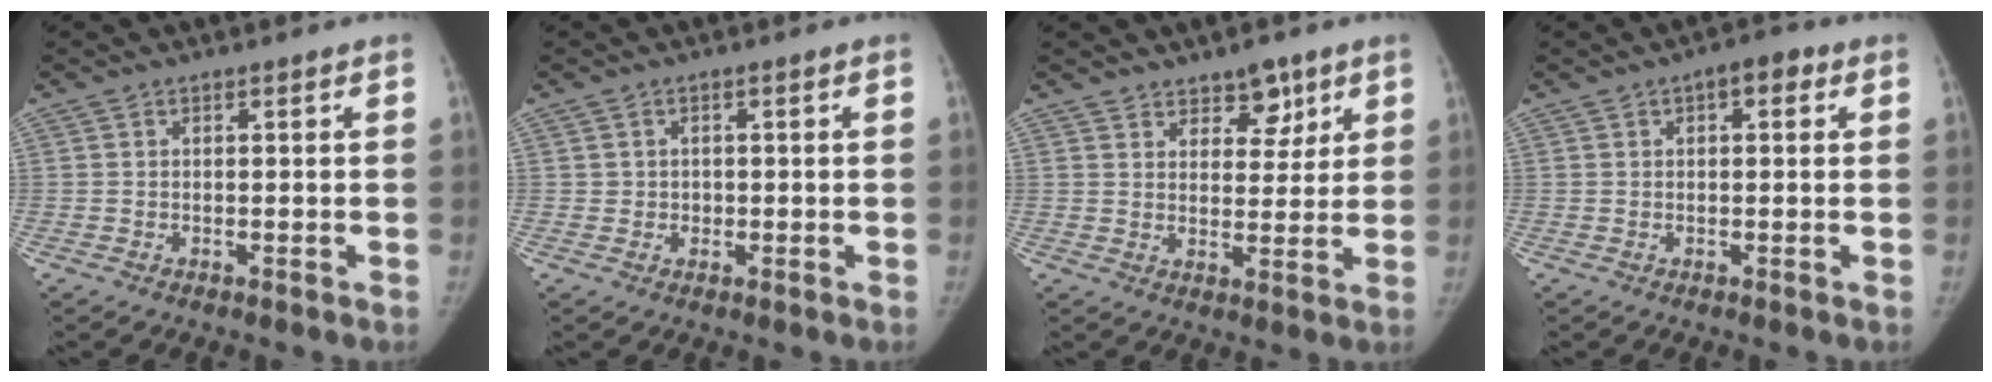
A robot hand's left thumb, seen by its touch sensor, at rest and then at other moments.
{"total": 1.7, "force": [0.0, 1.6, 0.3], "torque": [0.004, 0.003, 0.000]}
{"total": 6.1, "force": [4.0, 3.5, 2.9], "torque": [-0.005, -0.025, 0.062]}
{"total": 3.9, "force": [1.5, 1.8, 3.1], "torque": [-0.032, 0.006, 0.012]}